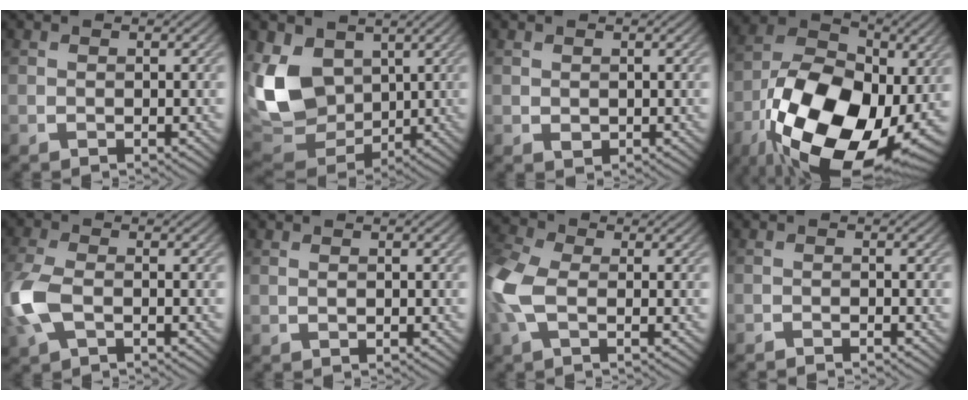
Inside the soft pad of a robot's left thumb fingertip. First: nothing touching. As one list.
[{"total": 14.3, "force": [2.7, 10.4, 9.4], "torque": [-0.258, -0.003, 0.046]}, {"total": 0.8, "force": [0.3, 0.6, 0.4], "torque": [-0.009, -0.004, 0.010]}, {"total": 21.0, "force": [-6.6, 12.9, 15.1], "torque": [-0.283, -0.020, -0.107]}, {"total": 7.0, "force": [-1.7, 3.9, 5.5], "torque": [-0.161, -0.005, -0.041]}, {"total": 0.6, "force": [0.1, 0.2, 0.6], "torque": [-0.011, 0.001, 0.002]}, {"total": 8.0, "force": [-1.0, 4.4, 6.6], "torque": [-0.194, 0.002, -0.033]}, {"total": 1.3, "force": [-1.3, 0.0, 0.5], "torque": [-0.007, 0.001, -0.024]}]